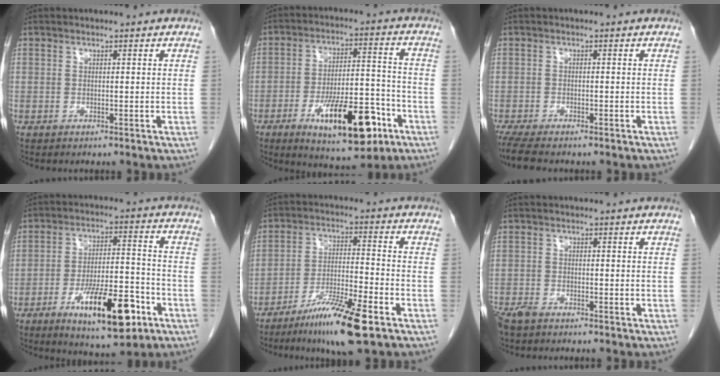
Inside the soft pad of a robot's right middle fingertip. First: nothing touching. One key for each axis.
{"total": 15.3, "fx": -7.3, "fy": 4.6, "fz": 12.6, "tx": -0.198, "ty": 0.003, "tz": -0.106}
{"total": 5.6, "fx": -4.5, "fy": 1.1, "fz": 3.1, "tx": -0.059, "ty": -0.016, "tz": -0.073}
{"total": 13.9, "fx": -6.8, "fy": 3.5, "fz": 11.5, "tx": -0.189, "ty": -0.002, "tz": -0.103}
{"total": 11.3, "fx": -7.3, "fy": 0.3, "fz": 8.7, "tx": -0.161, "ty": -0.029, "tz": -0.128}
{"total": 4.0, "fx": -3.4, "fy": 1.0, "fz": 1.9, "tx": -0.035, "ty": -0.009, "tz": -0.058}